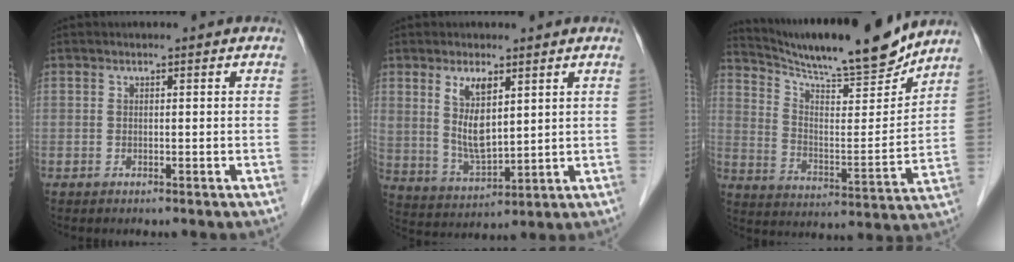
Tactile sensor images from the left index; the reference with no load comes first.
{"total": 7.4, "force": [3.1, 2.6, 6.2], "torque": [-0.124, -0.006, 0.070]}
{"total": 18.8, "force": [17.2, 1.0, 7.4], "torque": [-0.134, -0.026, 0.268]}